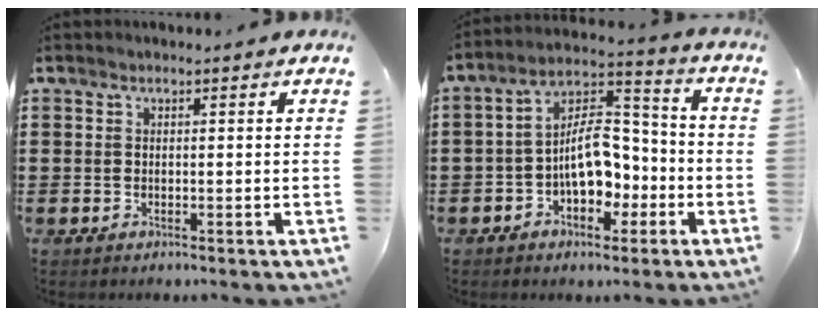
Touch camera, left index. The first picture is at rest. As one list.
[{"total": 9.7, "force": [-3.1, 5.8, 7.1], "torque": [-0.120, 0.013, -0.059]}]